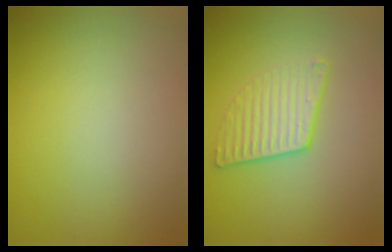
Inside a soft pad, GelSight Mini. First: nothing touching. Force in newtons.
{"total": 2.3, "press": 1.9, "slide": 1.3}